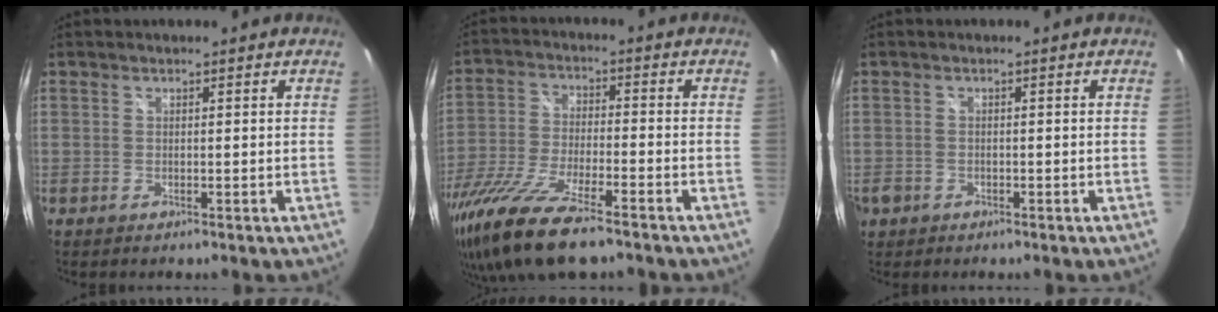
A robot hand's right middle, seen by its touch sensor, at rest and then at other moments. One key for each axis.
{"total": 19.3, "fx": -14.0, "fy": 4.6, "fz": 12.5, "tx": -0.265, "ty": -0.057, "tz": -0.259}
{"total": 2.5, "fx": -1.2, "fy": 2.1, "fz": 0.7, "tx": -0.020, "ty": -0.003, "tz": -0.019}